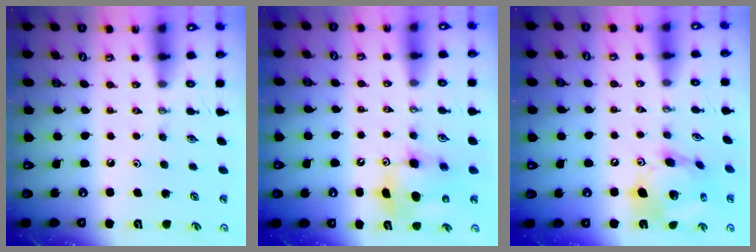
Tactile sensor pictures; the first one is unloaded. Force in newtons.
{"total": 9.8, "press": 9.6, "slide": 2.0}
{"total": 16.0, "press": 15.8, "slide": 2.0}